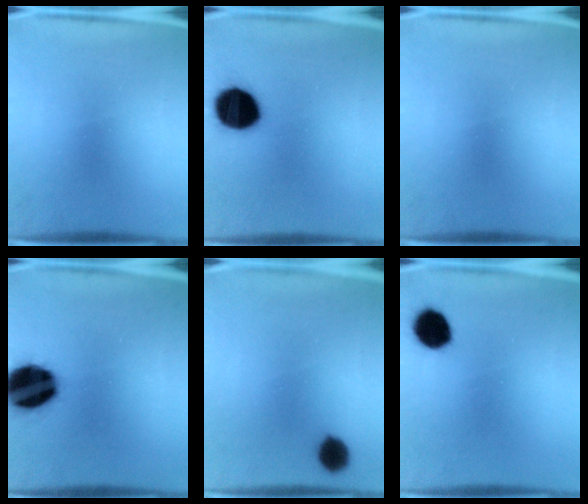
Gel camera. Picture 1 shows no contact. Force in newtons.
{"total": 14.9}
{"total": 0.0}
{"total": 19.5}
{"total": 6.2}
{"total": 8.0}